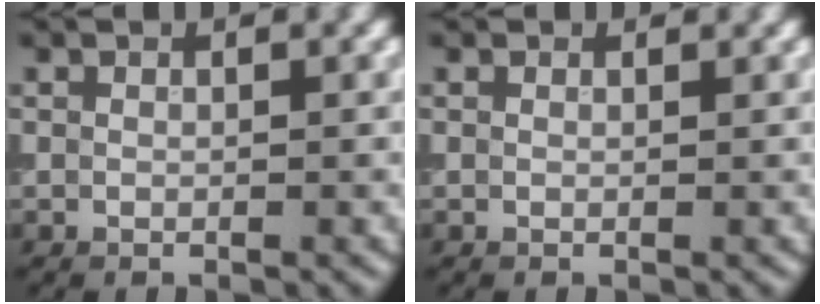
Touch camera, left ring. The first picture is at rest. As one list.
[{"total": 0.7, "force": [0.7, 0.2, 0.1], "torque": [-0.002, -0.005, 0.005]}]